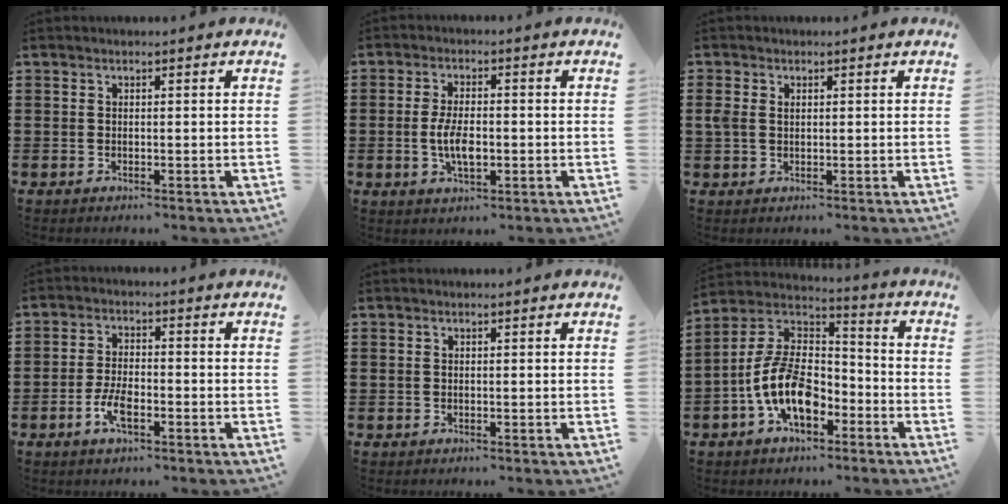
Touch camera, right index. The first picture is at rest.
{"total": 5.3, "force": [-0.9, 2.2, 4.8], "torque": [-0.097, 0.000, -0.017]}
{"total": 1.8, "force": [0.4, 1.3, 1.2], "torque": [-0.026, 0.007, 0.008]}
{"total": 4.6, "force": [-2.0, 1.9, 3.7], "torque": [-0.084, -0.002, -0.041]}
{"total": 0.0}
{"total": 11.2, "force": [-4.0, 6.3, 8.4], "torque": [-0.206, -0.008, -0.084]}